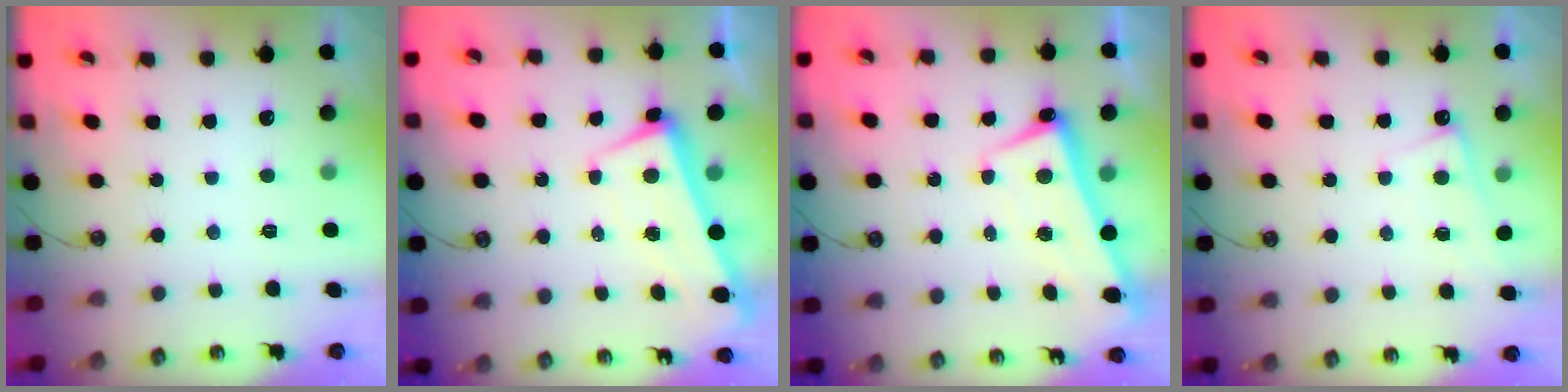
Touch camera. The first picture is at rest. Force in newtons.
{"total": 1.8, "press": 0.8, "slide": 1.6}
{"total": 2.8, "press": 2.7, "slide": 0.7}
{"total": 0.7, "press": 0.7, "slide": 0.3}